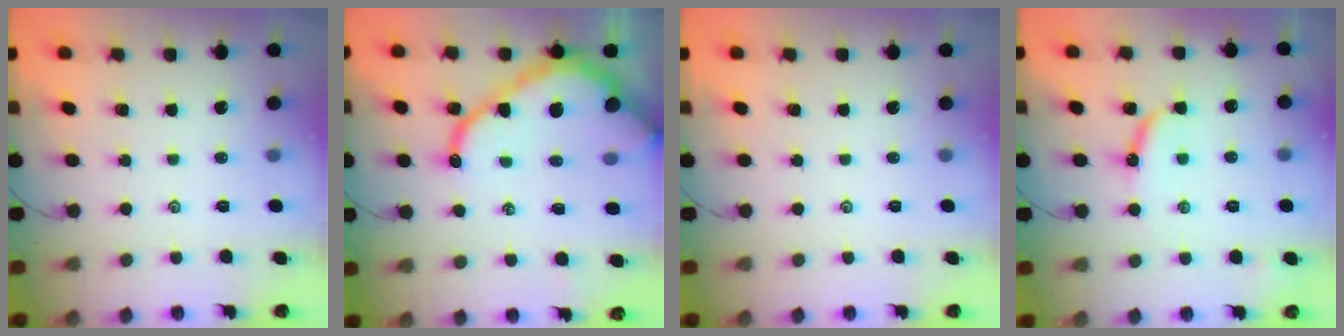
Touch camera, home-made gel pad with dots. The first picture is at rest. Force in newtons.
{"total": 16.6, "press": 16.5, "slide": 1.8}
{"total": 0.0}
{"total": 7.0, "press": 7.0, "slide": 0.3}